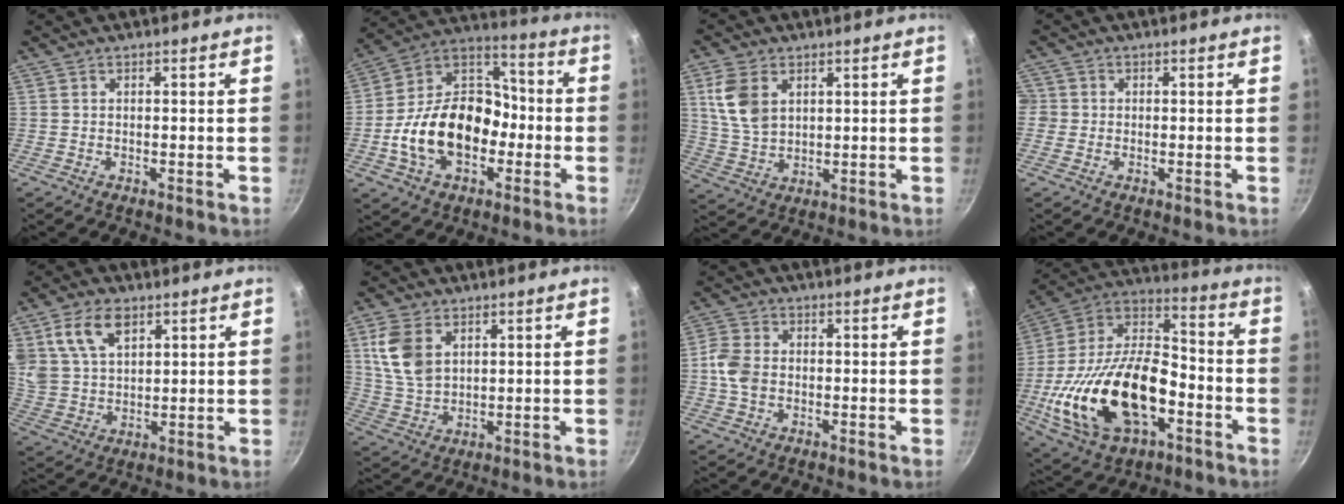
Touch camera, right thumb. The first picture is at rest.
{"total": 20.3, "force": [-5.0, 14.0, 13.8], "torque": [-0.205, 0.061, -0.099]}
{"total": 9.1, "force": [3.3, 6.0, 6.0], "torque": [-0.110, -0.013, 0.071]}
{"total": 2.5, "force": [-0.4, 2.5, 0.5], "torque": [0.003, 0.006, -0.015]}
{"total": 11.1, "force": [5.3, 7.0, 6.8], "torque": [-0.114, -0.015, 0.109]}
{"total": 9.9, "force": [3.5, 6.5, 6.5], "torque": [-0.121, -0.014, 0.077]}
{"total": 5.9, "force": [-0.5, 4.5, 3.8], "torque": [-0.070, 0.009, -0.019]}
{"total": 28.2, "force": [-7.9, 16.0, 21.8], "torque": [-0.403, 0.042, -0.141]}